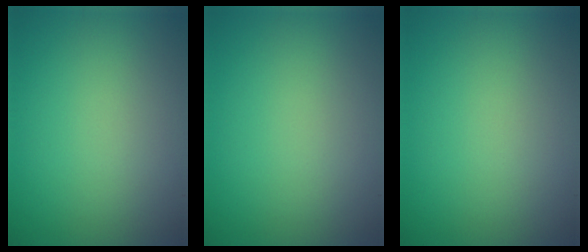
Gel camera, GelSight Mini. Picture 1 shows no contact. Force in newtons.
{"total": 0.0}
{"total": 0.0}